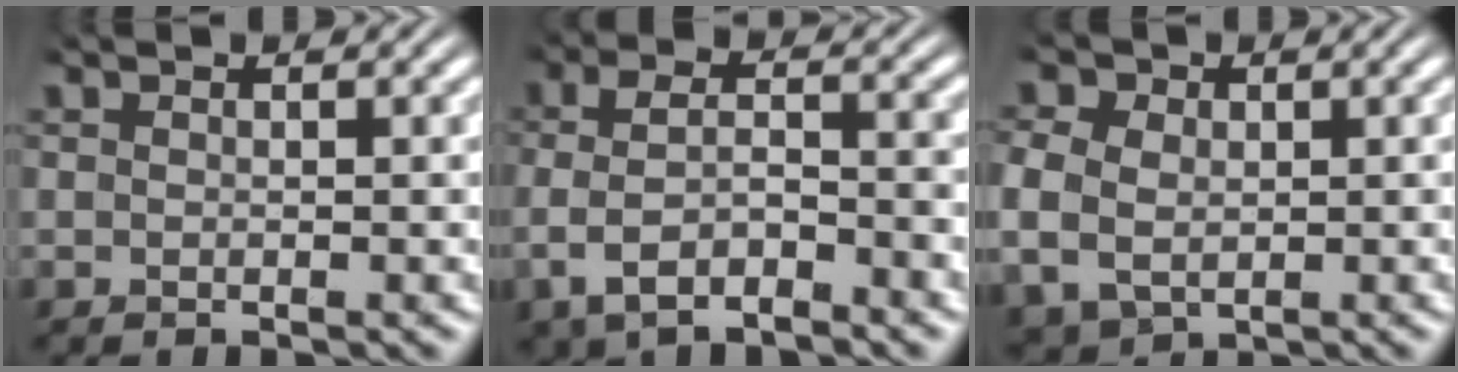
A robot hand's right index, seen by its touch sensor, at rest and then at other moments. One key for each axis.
{"total": 5.1, "fx": -1.8, "fy": 3.3, "fz": 3.4, "tx": -0.081, "ty": -0.013, "tz": -0.028}
{"total": 5.1, "fx": 0.5, "fy": 4.4, "fz": 2.4, "tx": -0.068, "ty": -0.014, "tz": 0.019}